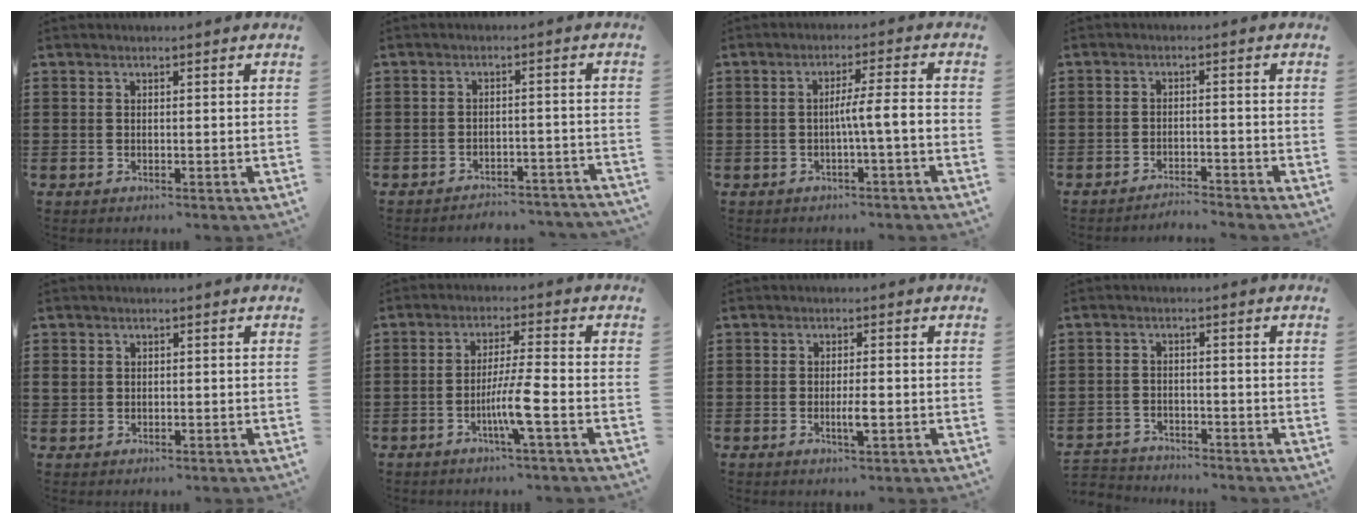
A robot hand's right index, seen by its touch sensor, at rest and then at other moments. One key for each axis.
{"total": 3.0, "fx": -3.0, "fy": 0.2, "fz": 0.2, "tx": -0.009, "ty": 0.001, "tz": -0.064}
{"total": 4.4, "fx": -1.1, "fy": -0.1, "fz": 4.3, "tx": -0.079, "ty": -0.002, "tz": -0.023}
{"total": 2.6, "fx": -2.6, "fy": 0.0, "fz": -0.1, "tx": -0.005, "ty": 0.002, "tz": -0.057}
{"total": 1.2, "fx": 0.1, "fy": 1.1, "fz": 0.5, "tx": -0.013, "ty": 0.007, "tz": 0.001}
{"total": 6.1, "fx": -2.4, "fy": -0.3, "fz": 5.6, "tx": -0.108, "ty": -0.014, "tz": -0.047}
{"total": 3.1, "fx": -0.9, "fy": 0.5, "fz": 2.9, "tx": -0.050, "ty": 0.000, "tz": -0.015}
{"total": 2.8, "fx": -2.8, "fy": 0.3, "fz": -0.3, "tx": -0.003, "ty": 0.000, "tz": -0.062}